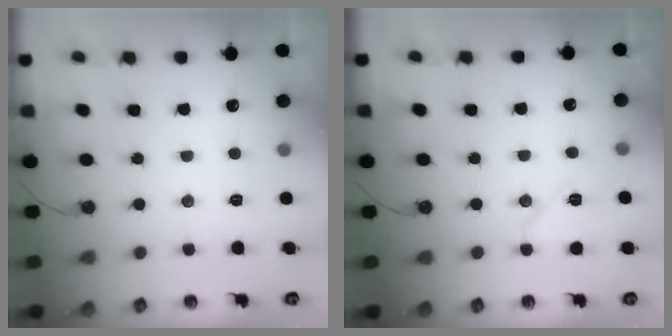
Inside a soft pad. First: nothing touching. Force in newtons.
{"total": 7.0, "press": 7.0, "slide": 0.8}